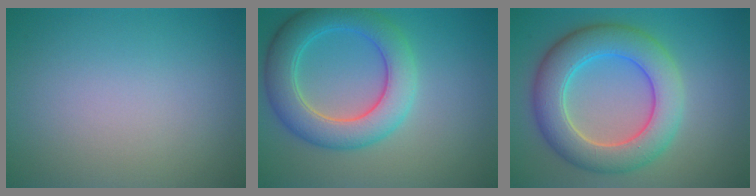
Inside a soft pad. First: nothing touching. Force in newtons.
{"total": 6.3, "press": 6.3, "slide": 0.5}
{"total": 7.5, "press": 7.5, "slide": 0.3}